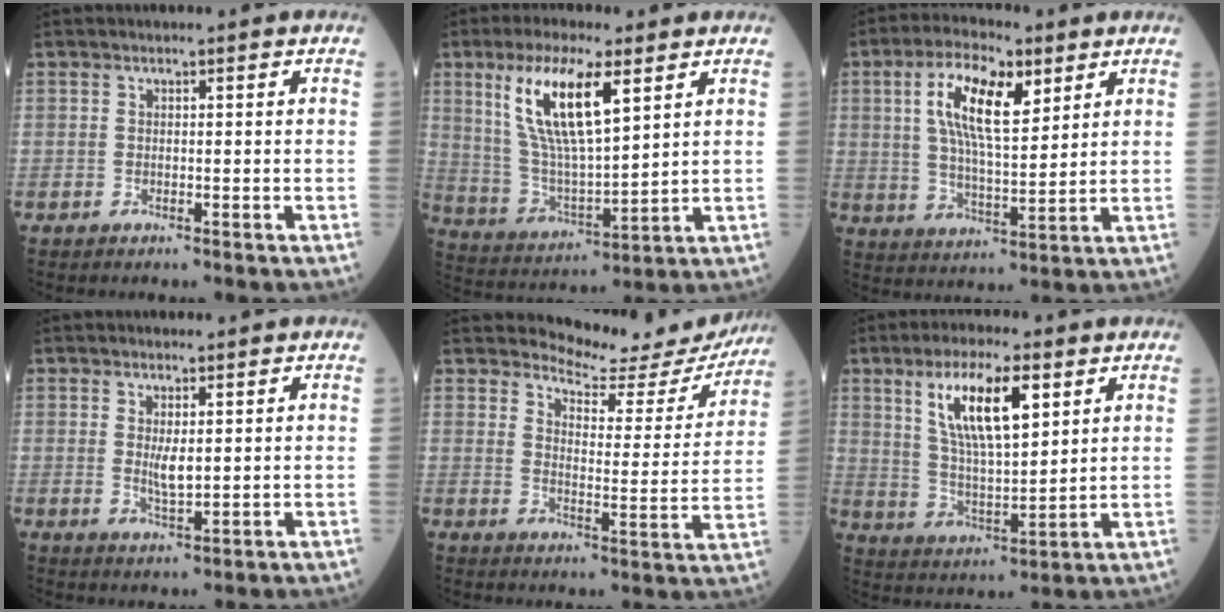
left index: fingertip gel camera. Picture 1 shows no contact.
{"total": 13.1, "force": [6.1, 3.0, 11.2], "torque": [-0.233, 0.007, 0.123]}
{"total": 11.1, "force": [4.4, 3.6, 9.5], "torque": [-0.187, 0.016, 0.081]}
{"total": 2.6, "force": [0.5, 0.8, 2.4], "torque": [-0.046, -0.004, 0.014]}
{"total": 13.6, "force": [13.3, 2.3, 1.3], "torque": [-0.005, -0.055, 0.153]}
{"total": 11.8, "force": [5.4, 3.1, 10.0], "torque": [-0.196, 0.008, 0.107]}